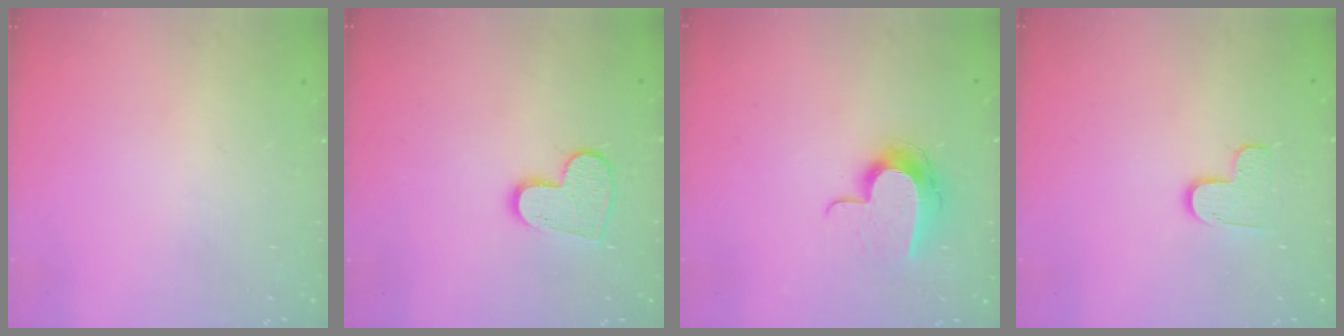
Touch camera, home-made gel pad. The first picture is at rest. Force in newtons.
{"total": 10.0, "press": 10.0, "slide": 0.9}
{"total": 10.9, "press": 10.9, "slide": 0.7}
{"total": 6.1, "press": 6.1, "slide": 0.4}